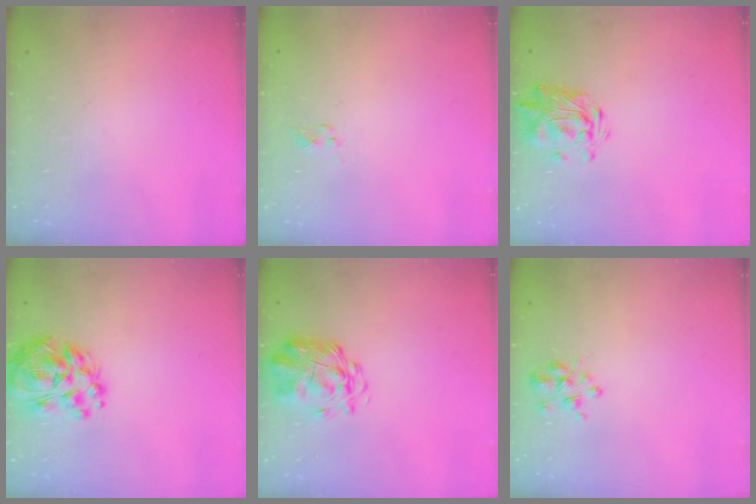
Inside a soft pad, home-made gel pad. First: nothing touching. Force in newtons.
{"total": 2.2, "press": 2.1, "slide": 0.7}
{"total": 1.5, "press": 1.5, "slide": 0.4}
{"total": 14.8, "press": 14.1, "slide": 4.6}
{"total": 3.1, "press": 3.0, "slide": 0.7}
{"total": 3.8, "press": 3.7, "slide": 0.6}